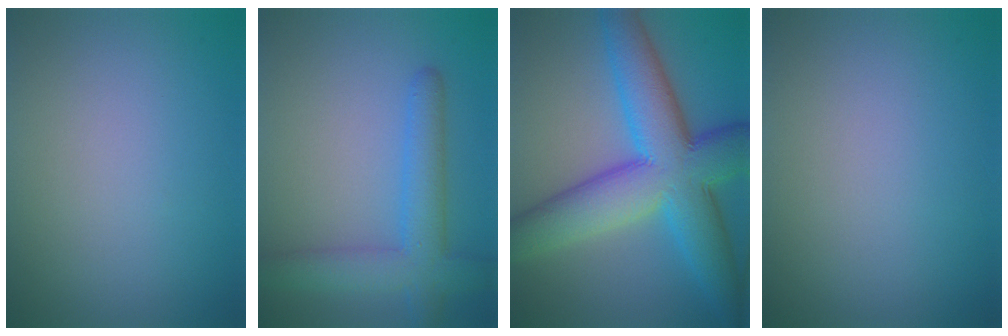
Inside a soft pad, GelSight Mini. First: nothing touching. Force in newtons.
{"total": 5.0, "press": 5.0, "slide": 0.2}
{"total": 11.8, "press": 11.8, "slide": 0.1}
{"total": 0.0}